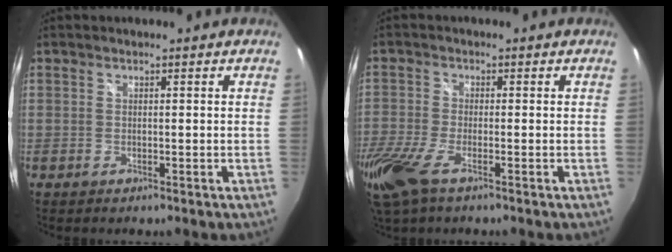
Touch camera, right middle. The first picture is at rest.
{"total": 11.3, "force": [-6.6, 3.8, 8.3], "torque": [-0.198, -0.045, -0.131]}